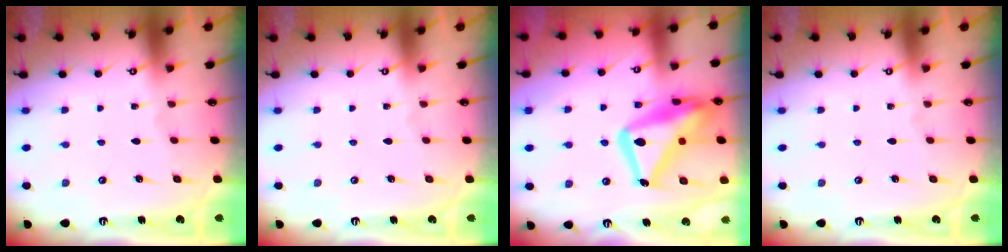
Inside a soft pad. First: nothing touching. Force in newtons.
{"total": 0.0}
{"total": 21.8, "press": 21.7, "slide": 2.2}
{"total": 0.0}